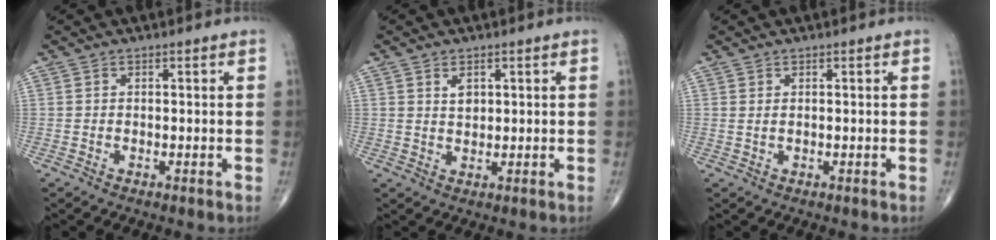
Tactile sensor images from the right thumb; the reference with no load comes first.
{"total": 2.6, "force": [1.2, 1.6, 1.7], "torque": [-0.020, -0.008, 0.024]}
{"total": 0.7, "force": [0.4, 0.2, 0.5], "torque": [-0.016, 0.002, 0.009]}